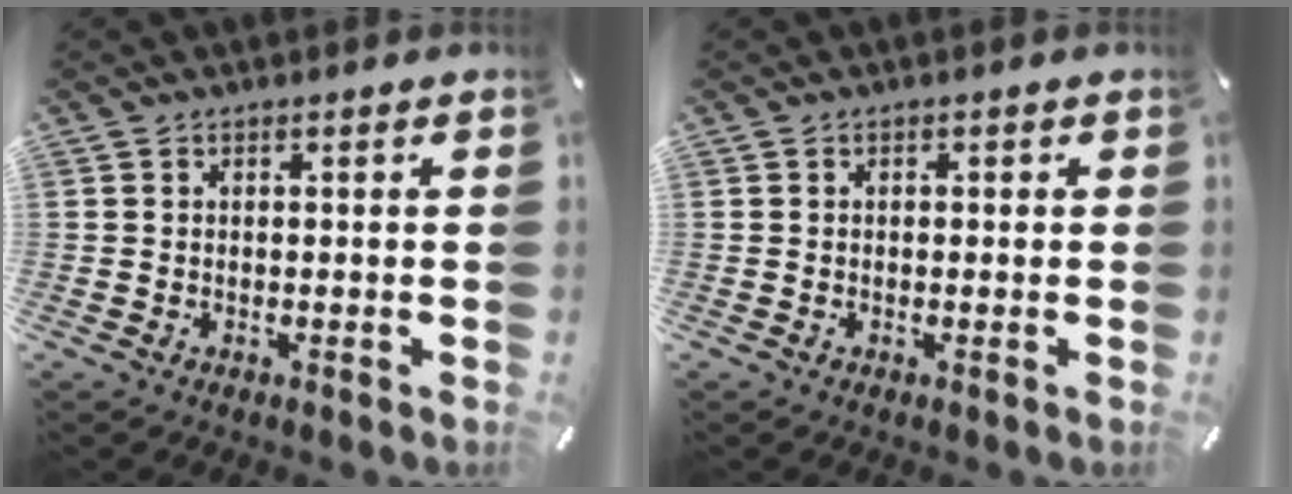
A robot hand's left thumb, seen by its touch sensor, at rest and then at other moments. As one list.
[{"total": 0.6, "force": [-0.2, 0.5, 0.4], "torque": [-0.007, 0.002, -0.004]}]